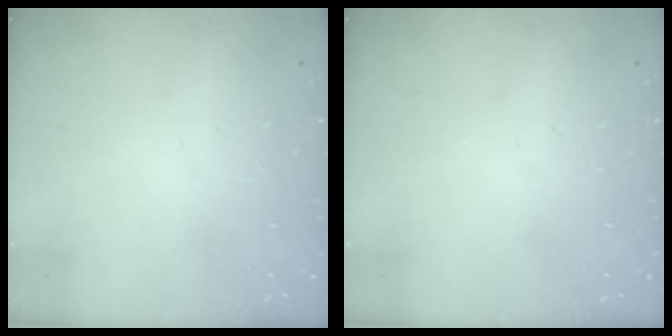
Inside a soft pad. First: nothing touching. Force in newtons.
{"total": 0.0}